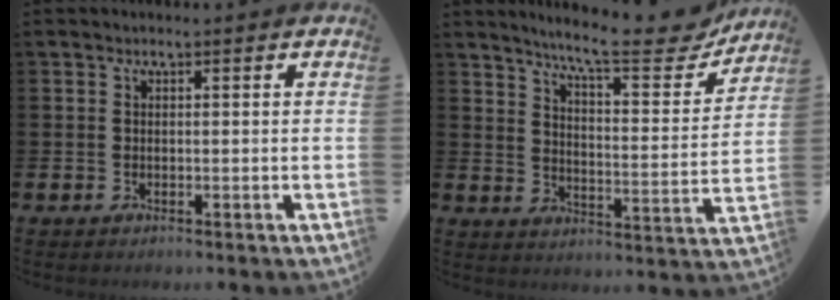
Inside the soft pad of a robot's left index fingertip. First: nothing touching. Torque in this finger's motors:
{"motor_torque": [0.70, -0.89, 0.43, 0.15]}